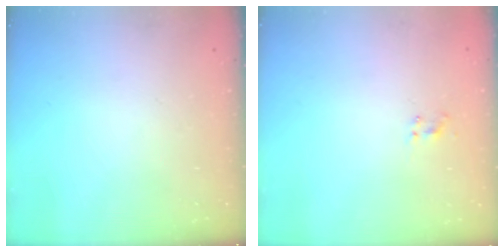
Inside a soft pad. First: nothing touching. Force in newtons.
{"total": 1.5, "press": 1.3, "slide": 0.8}